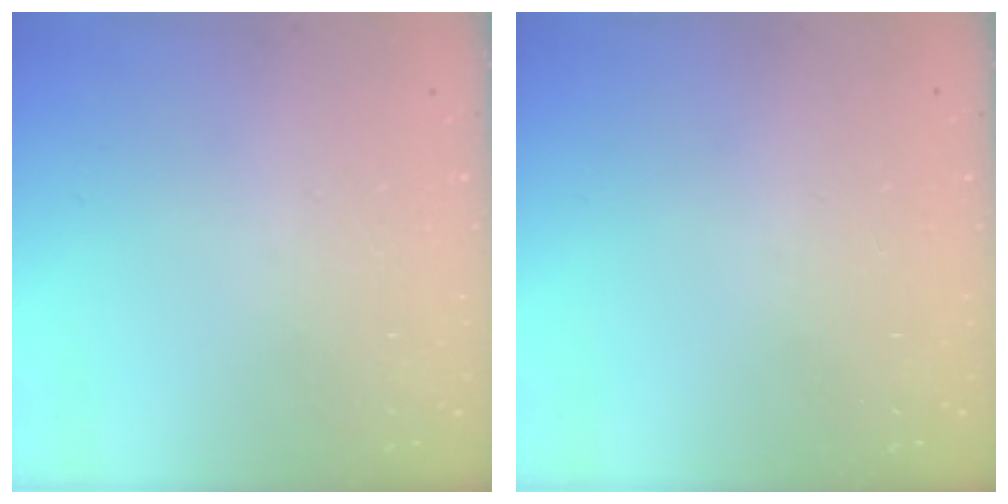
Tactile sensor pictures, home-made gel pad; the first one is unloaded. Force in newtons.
{"total": 0.0}